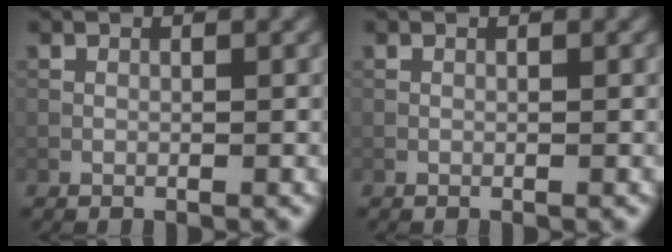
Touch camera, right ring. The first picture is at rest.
{"total": 0.0}